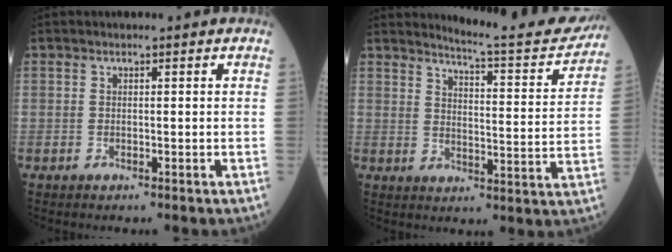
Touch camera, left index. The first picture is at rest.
{"total": 13.7, "force": [13.3, 0.3, 3.2], "torque": [-0.042, -0.059, 0.161]}